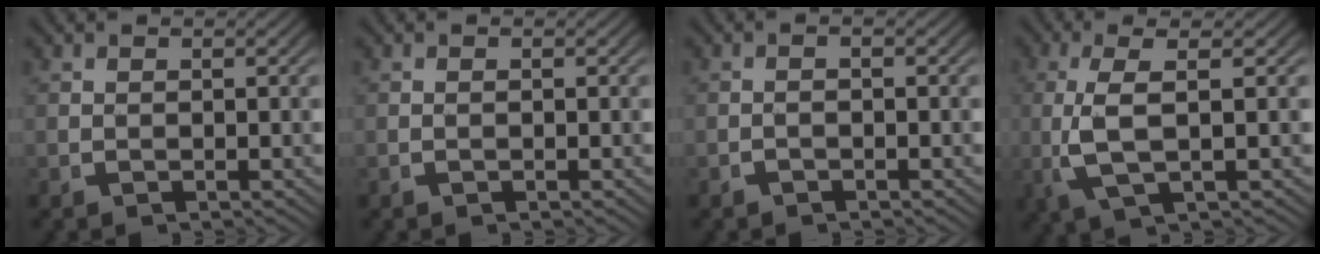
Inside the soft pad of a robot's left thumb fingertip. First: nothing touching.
{"total": 0.0}
{"total": 0.8, "force": [-0.7, 0.1, 0.4], "torque": [-0.008, 0.006, -0.014]}
{"total": 5.6, "force": [0.4, 2.0, 5.2], "torque": [-0.133, -0.005, 0.020]}